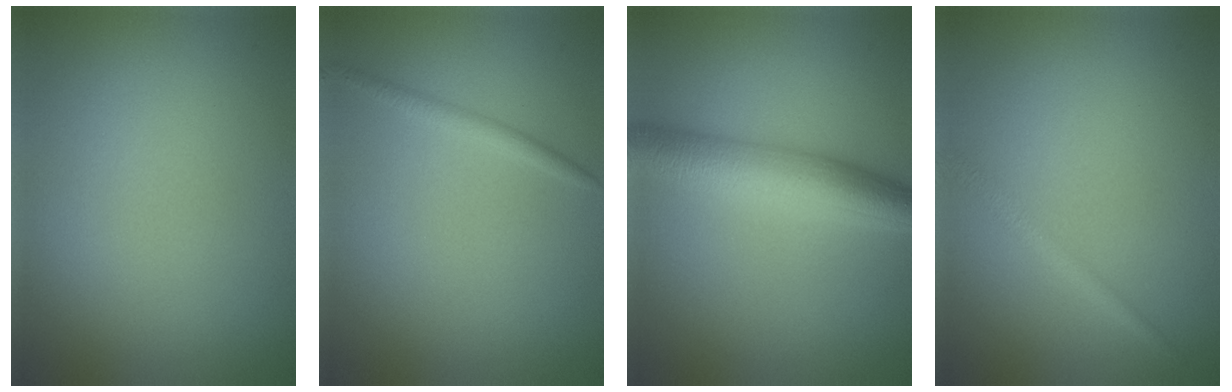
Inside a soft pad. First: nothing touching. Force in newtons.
{"total": 1.2, "press": 1.2, "slide": 0.1}
{"total": 6.3, "press": 6.3, "slide": 0.0}
{"total": 1.6, "press": 1.6, "slide": 0.0}